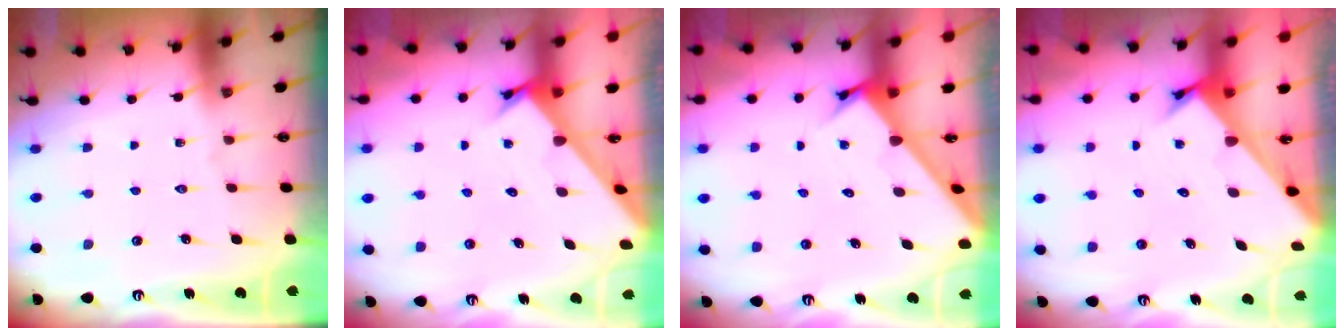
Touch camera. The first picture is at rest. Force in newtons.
{"total": 2.4, "press": 2.4, "slide": 0.0}
{"total": 2.8, "press": 2.8, "slide": 0.2}
{"total": 2.7, "press": 2.7, "slide": 0.3}